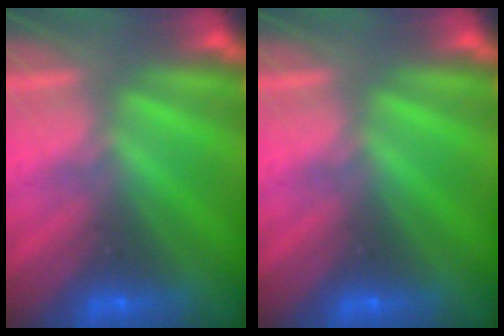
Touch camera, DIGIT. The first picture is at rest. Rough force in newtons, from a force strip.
{"total": 0.0}